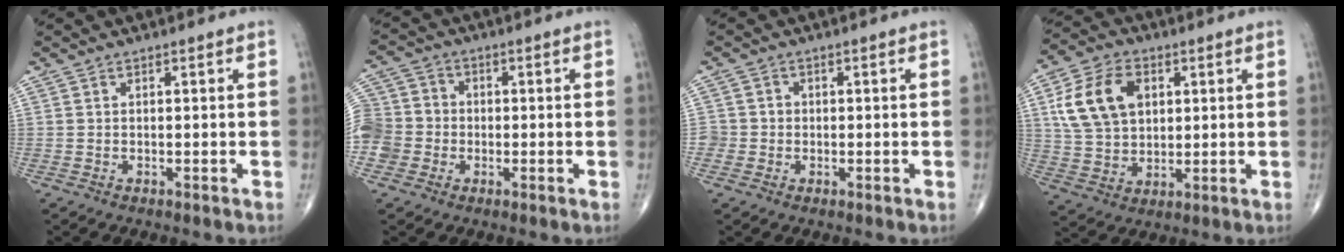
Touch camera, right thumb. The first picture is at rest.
{"total": 11.2, "force": [-2.2, 10.2, 4.0], "torque": [-0.094, 0.031, -0.041]}
{"total": 2.7, "force": [-0.6, 2.6, 0.1], "torque": [0.022, 0.010, -0.015]}
{"total": 13.7, "force": [3.9, 9.6, 9.0], "torque": [-0.150, 0.001, 0.073]}